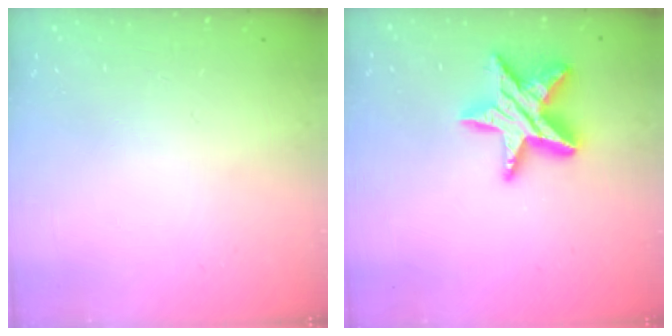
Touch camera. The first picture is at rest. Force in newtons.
{"total": 14.8, "press": 14.8, "slide": 1.2}